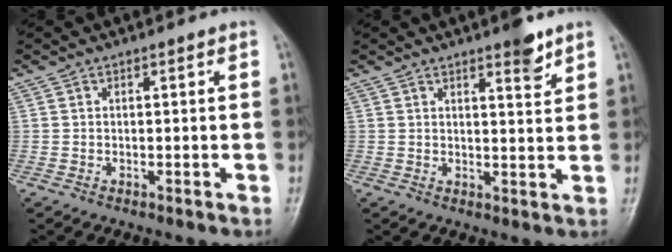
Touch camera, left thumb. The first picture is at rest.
{"total": 4.4, "force": [3.1, 1.0, 2.9], "torque": [-0.031, -0.022, 0.043]}